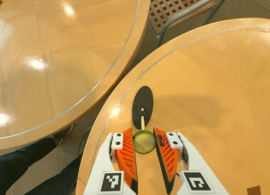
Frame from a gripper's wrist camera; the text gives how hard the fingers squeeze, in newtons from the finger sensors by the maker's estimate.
{"total": 9.9, "left": 10.0, "right": 9.7}